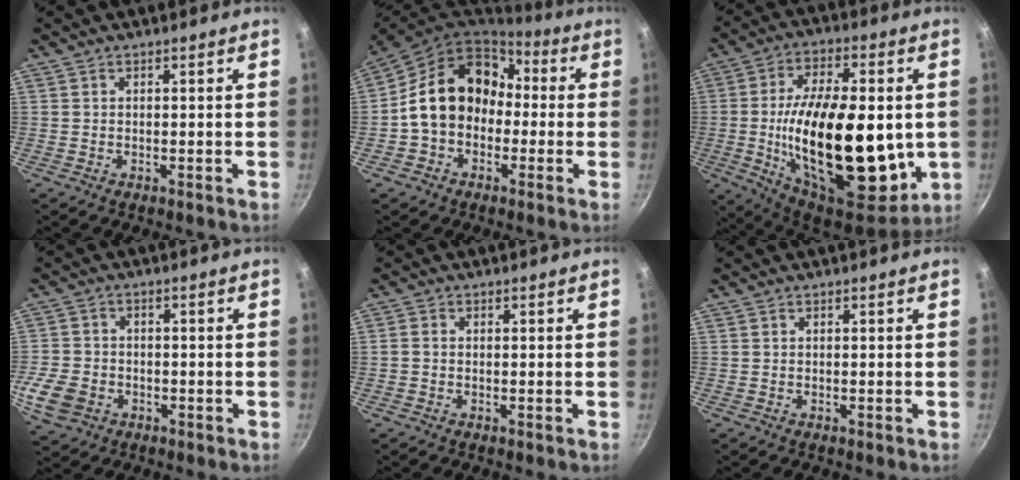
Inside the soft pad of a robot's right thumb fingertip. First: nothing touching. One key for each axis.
{"total": 16.4, "fx": -0.1, "fy": 13.0, "fz": 10.0, "tx": -0.142, "ty": 0.060, "tz": -0.012}
{"total": 30.8, "fx": -2.0, "fy": 15.0, "fz": 26.8, "tx": -0.433, "ty": -0.007, "tz": -0.025}
{"total": 8.8, "fx": -3.0, "fy": 6.9, "fz": 4.5, "tx": -0.095, "ty": 0.017, "tz": -0.056}
{"total": 1.2, "fx": -0.2, "fy": 0.9, "fz": 0.6, "tx": -0.013, "ty": 0.005, "tz": -0.006}
{"total": 0.0}